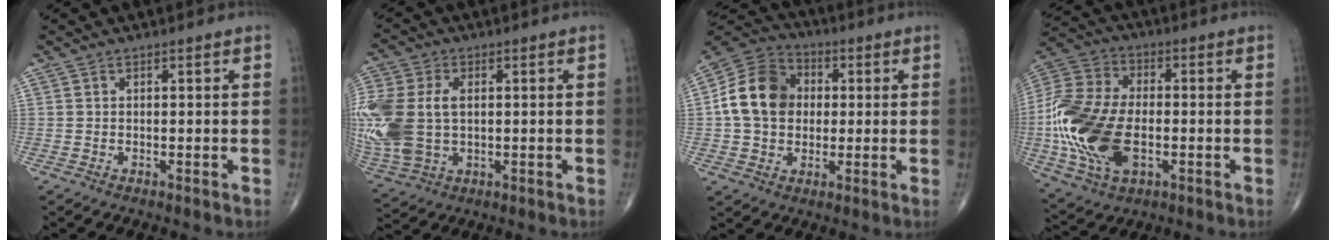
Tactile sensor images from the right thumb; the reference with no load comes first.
{"total": 18.7, "force": [0.5, 12.5, 13.8], "torque": [-0.368, 0.000, 0.025]}
{"total": 13.8, "force": [1.1, 11.0, 8.2], "torque": [-0.130, 0.021, 0.011]}
{"total": 21.4, "force": [-3.2, 12.7, 17.0], "torque": [-0.363, 0.000, -0.056]}